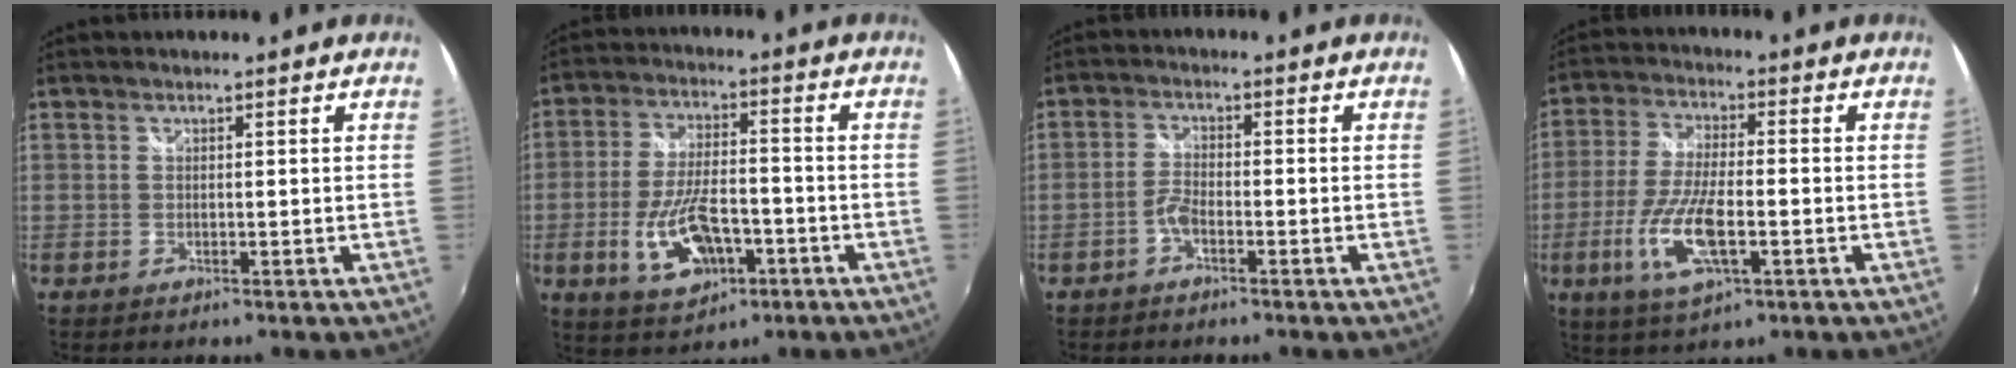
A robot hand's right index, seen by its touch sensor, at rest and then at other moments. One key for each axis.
{"total": 11.9, "fx": -4.2, "fy": 5.6, "fz": 9.6, "tx": -0.199, "ty": -0.005, "tz": -0.065}
{"total": 2.7, "fx": -1.8, "fy": 0.9, "fz": 1.8, "tx": -0.047, "ty": 0.007, "tz": -0.038}
{"total": 11.6, "fx": -3.6, "fy": 3.8, "fz": 10.4, "tx": -0.219, "ty": -0.009, "tz": -0.068}